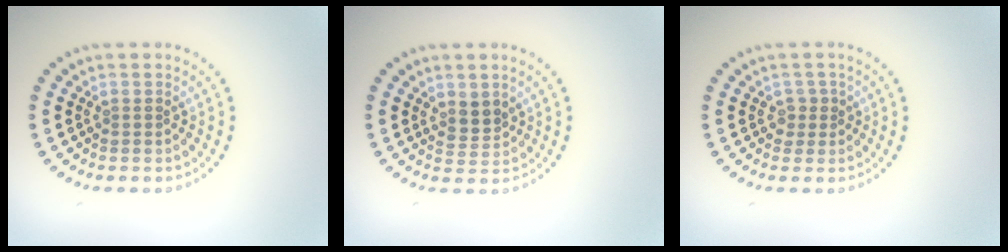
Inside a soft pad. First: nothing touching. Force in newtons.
{"total": 1.9, "press": 1.5, "slide": 1.2}
{"total": 1.4, "press": 1.1, "slide": 0.9}